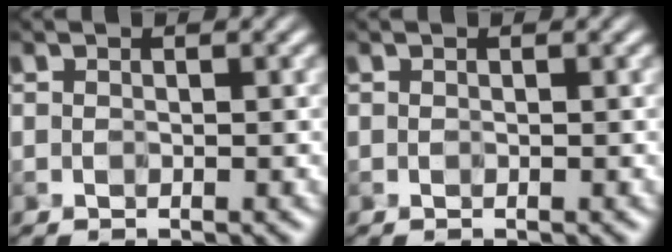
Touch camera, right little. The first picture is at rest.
{"total": 0.0}